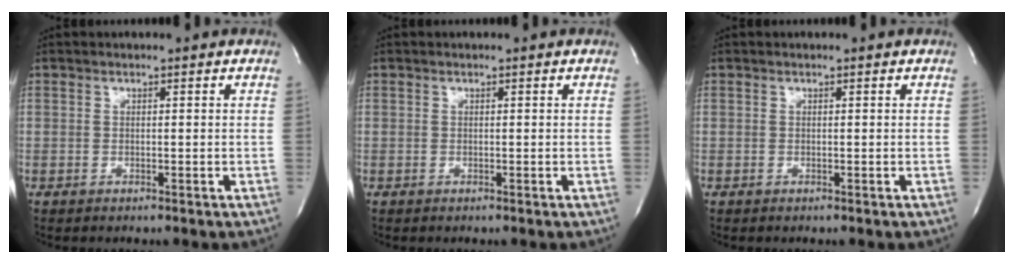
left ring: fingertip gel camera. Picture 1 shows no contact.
{"total": 0.0}
{"total": 0.0}